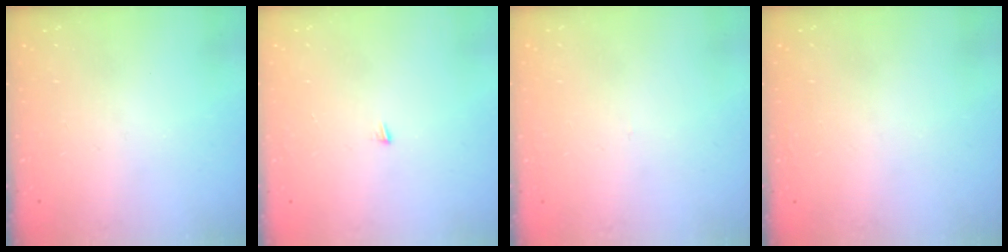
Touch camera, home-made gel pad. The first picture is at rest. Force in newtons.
{"total": 3.9, "press": 3.9, "slide": 0.3}
{"total": 2.7, "press": 2.7, "slide": 0.3}
{"total": 1.6, "press": 1.6, "slide": 0.0}